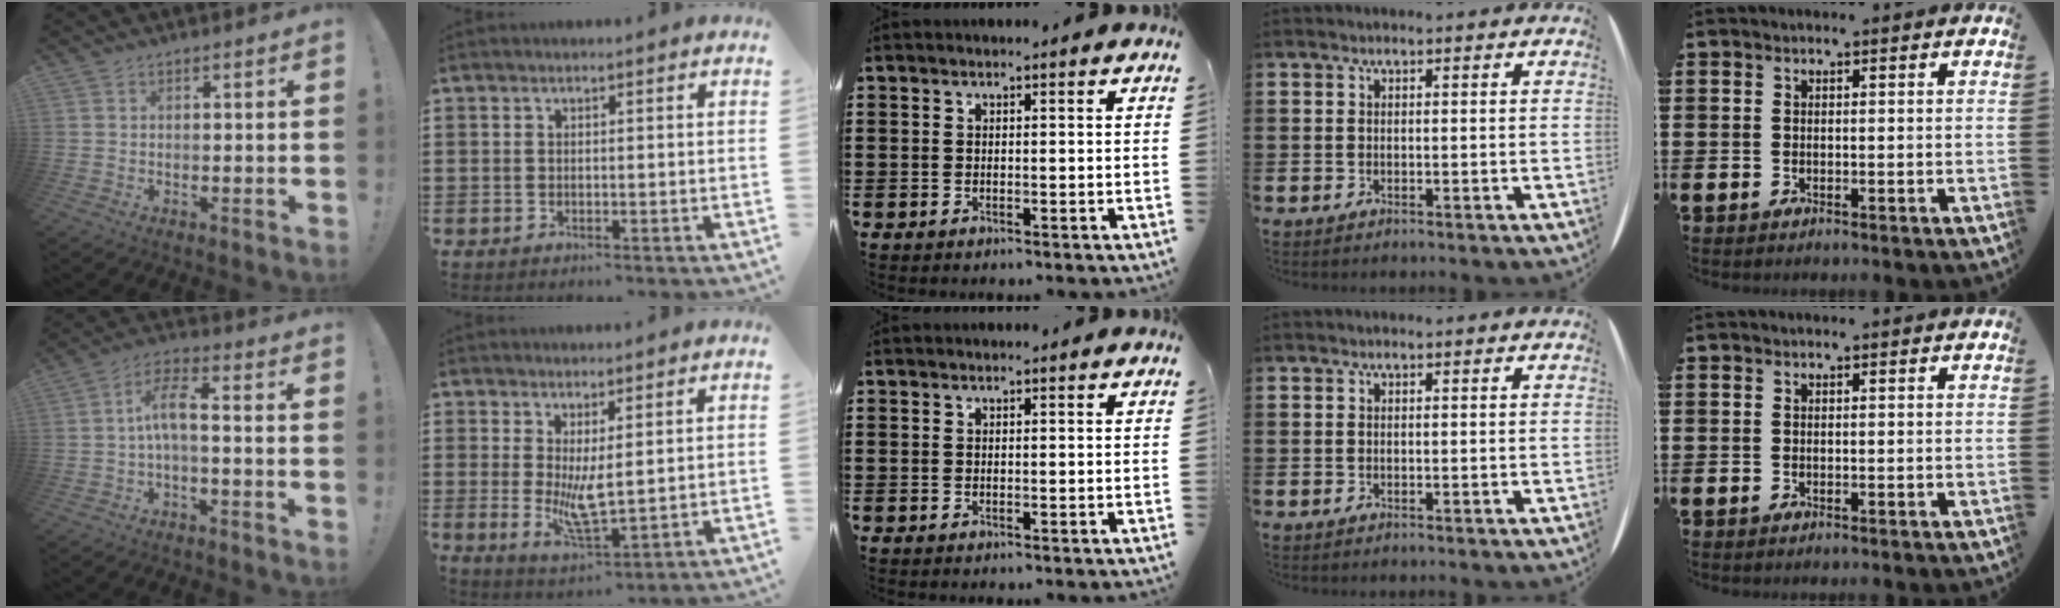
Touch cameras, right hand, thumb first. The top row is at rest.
{"thumb": {"total": 8.3, "force": [-0.4, 2.8, 7.8], "torque": [-0.146, 0.010, -0.008]}, "index": {"total": 5.2, "force": [0.9, 1.6, 4.9], "torque": [-0.091, -0.012, 0.018]}}